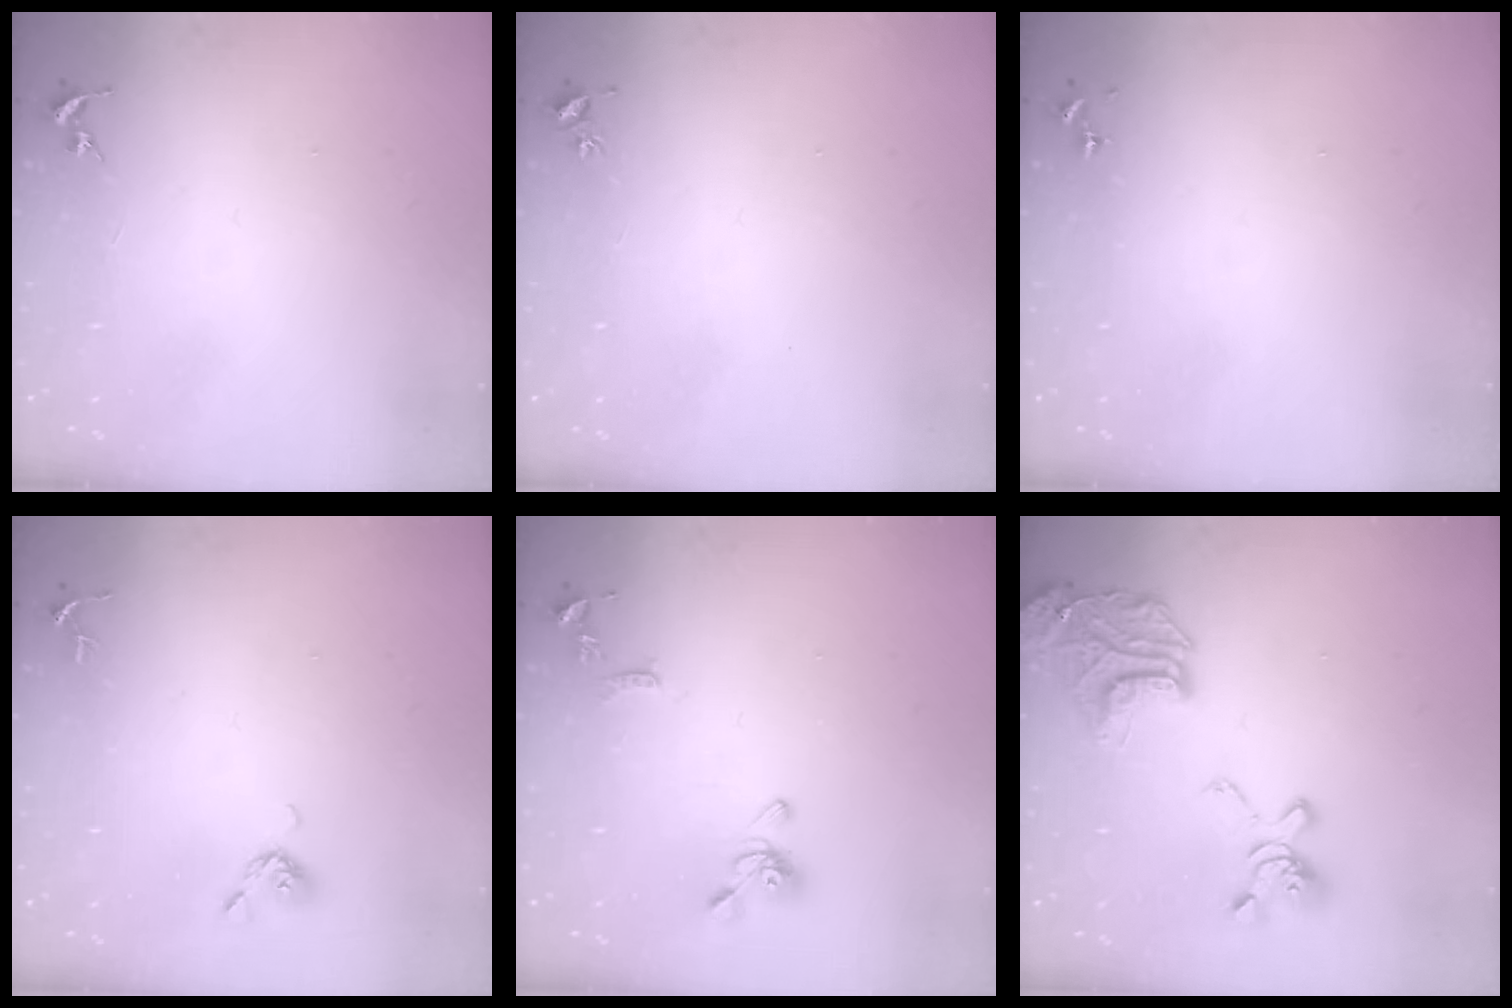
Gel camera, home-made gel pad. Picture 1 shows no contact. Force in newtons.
{"total": 3.1, "press": 3.0, "slide": 0.3}
{"total": 0.0}
{"total": 5.2, "press": 5.1, "slide": 0.9}
{"total": 10.1, "press": 10.1, "slide": 1.2}
{"total": 25.0, "press": 24.9, "slide": 2.6}